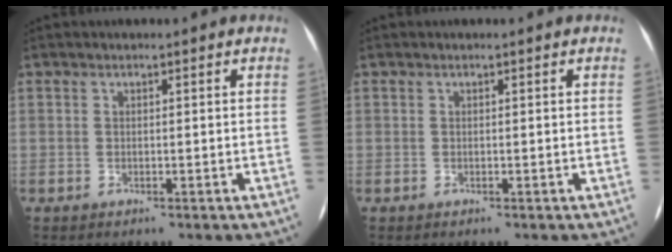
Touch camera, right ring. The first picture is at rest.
{"total": 0.0}